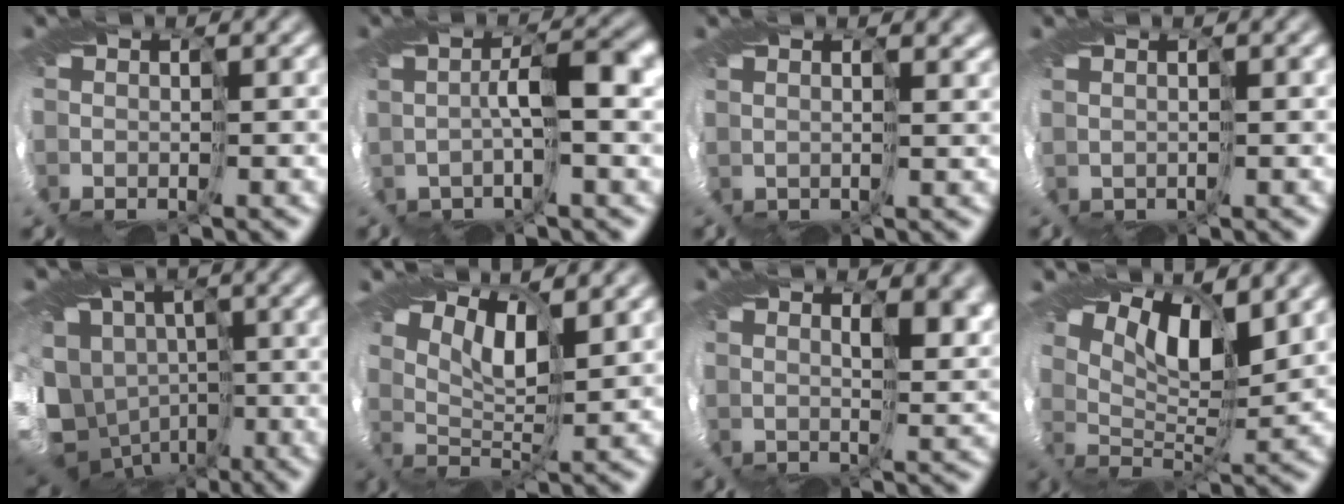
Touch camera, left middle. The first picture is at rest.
{"total": 3.4, "force": [0.0, 0.2, 3.4], "torque": [-0.073, 0.010, -0.004]}
{"total": 3.4, "force": [2.0, 1.9, 2.1], "torque": [-0.046, 0.012, 0.036]}
{"total": 0.5, "force": [0.2, -0.4, -0.3], "torque": [0.010, 0.007, 0.007]}
{"total": 13.0, "force": [-4.1, 10.6, 6.3], "torque": [-0.155, -0.008, -0.068]}
{"total": 3.2, "force": [2.8, 0.3, 1.4], "torque": [-0.045, 0.002, 0.049]}
{"total": 5.7, "force": [3.3, 2.4, 4.0], "torque": [-0.062, 0.010, 0.058]}
{"total": 6.0, "force": [4.7, 1.5, 3.3], "torque": [-0.065, 0.011, 0.075]}